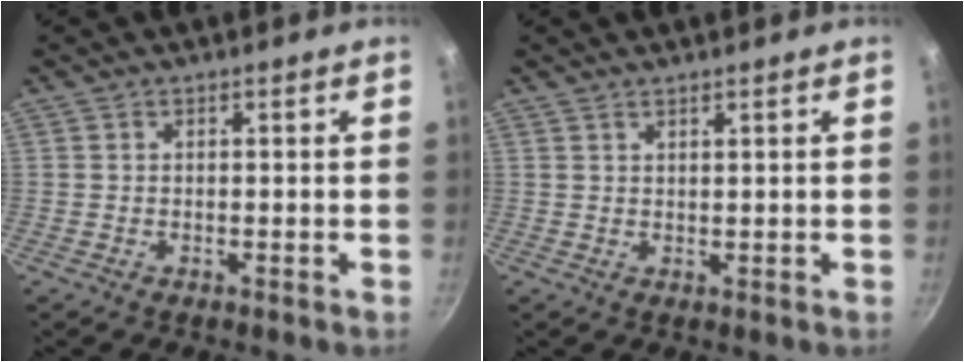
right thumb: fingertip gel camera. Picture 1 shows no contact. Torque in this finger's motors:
{"motor_torque": [0.24, 0.00, -0.45, 0.37, -0.04]}